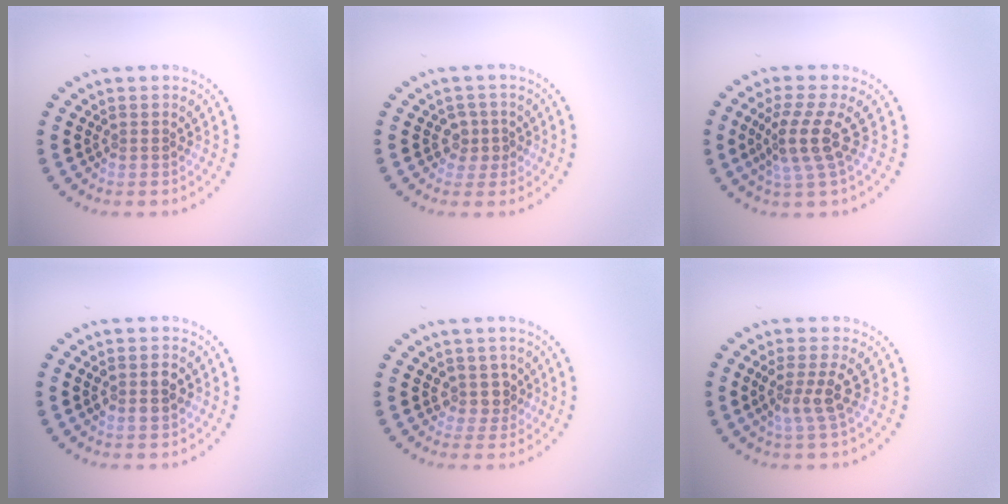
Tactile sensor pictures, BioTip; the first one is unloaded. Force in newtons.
{"total": 1.3, "press": 1.1, "slide": 0.7}
{"total": 3.6, "press": 2.7, "slide": 2.5}
{"total": 2.0, "press": 2.0, "slide": 0.3}
{"total": 2.2, "press": 1.6, "slide": 1.5}
{"total": 2.7, "press": 2.1, "slide": 1.8}